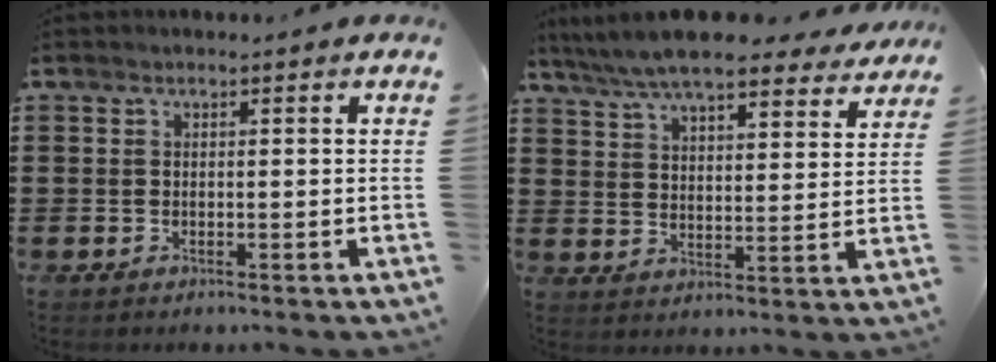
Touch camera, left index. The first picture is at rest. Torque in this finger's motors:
{"motor_torque": [2.14, 0.00, 0.53, 0.10]}